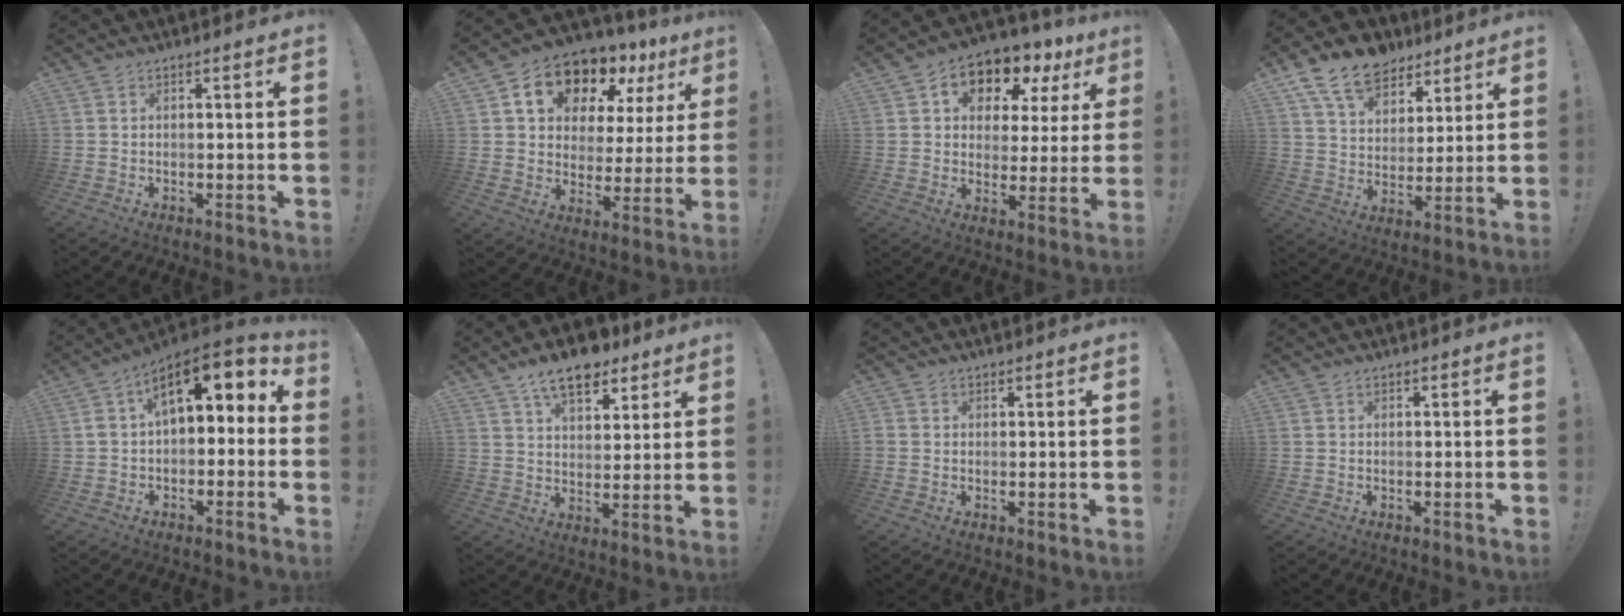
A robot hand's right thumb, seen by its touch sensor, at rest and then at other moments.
{"total": 15.4, "force": [10.7, 8.4, 7.4], "torque": [-0.113, -0.076, 0.191]}
{"total": 9.7, "force": [6.0, 6.5, 4.0], "torque": [-0.055, -0.048, 0.105]}
{"total": 14.3, "force": [9.5, 8.9, 6.0], "torque": [-0.106, -0.060, 0.181]}
{"total": 10.6, "force": [3.4, 5.4, 8.4], "torque": [-0.128, -0.020, 0.057]}
{"total": 11.7, "force": [8.0, 5.6, 6.3], "torque": [-0.097, -0.040, 0.144]}
{"total": 1.3, "force": [0.5, 1.1, 0.2], "torque": [-0.012, 0.006, 0.011]}
{"total": 0.0}